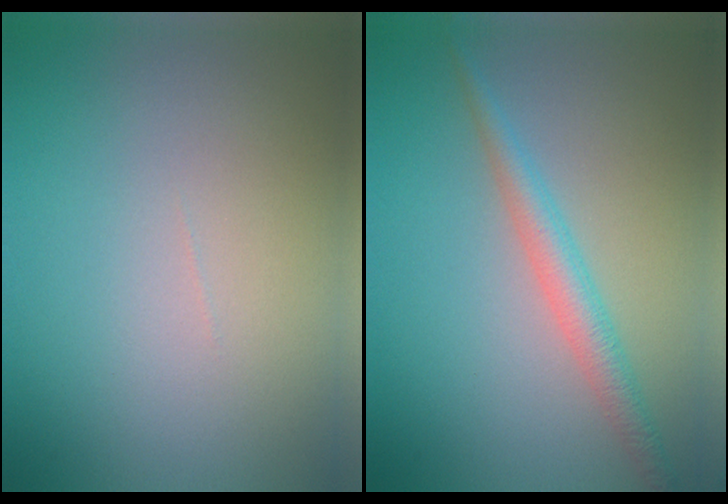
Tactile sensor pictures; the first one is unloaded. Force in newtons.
{"total": 2.6, "press": 2.6, "slide": 0.0}